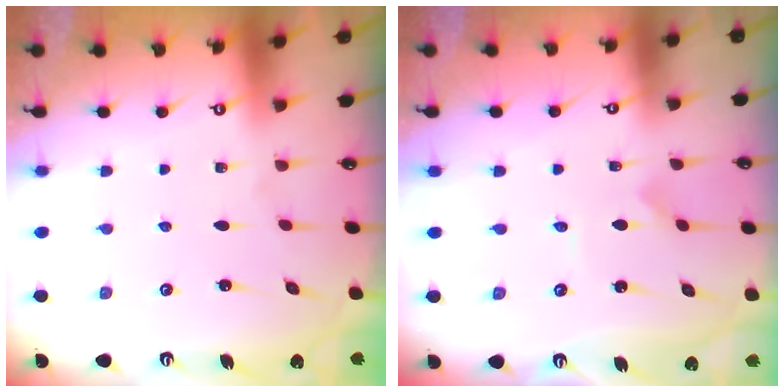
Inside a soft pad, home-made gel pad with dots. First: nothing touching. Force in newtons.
{"total": 0.0}